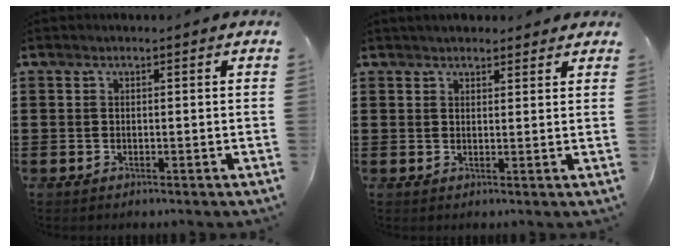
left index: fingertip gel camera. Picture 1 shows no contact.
{"total": 2.3, "force": [2.1, 0.6, 0.4], "torque": [-0.011, 0.001, 0.040]}